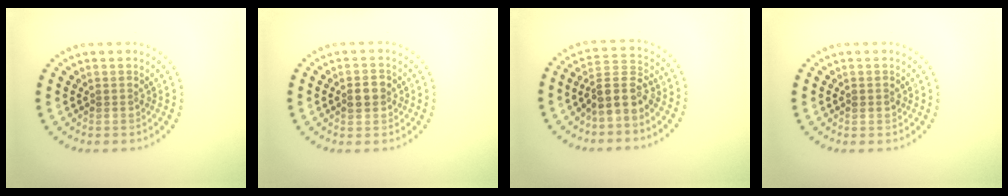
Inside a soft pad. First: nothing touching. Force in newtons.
{"total": 1.9, "press": 1.9, "slide": 0.1}
{"total": 3.7, "press": 3.3, "slide": 1.7}
{"total": 0.9, "press": 0.9, "slide": 0.1}